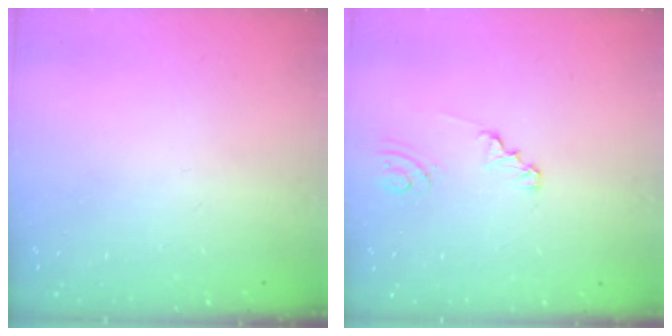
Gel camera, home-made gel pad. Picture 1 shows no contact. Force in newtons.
{"total": 1.9, "press": 1.9, "slide": 0.3}